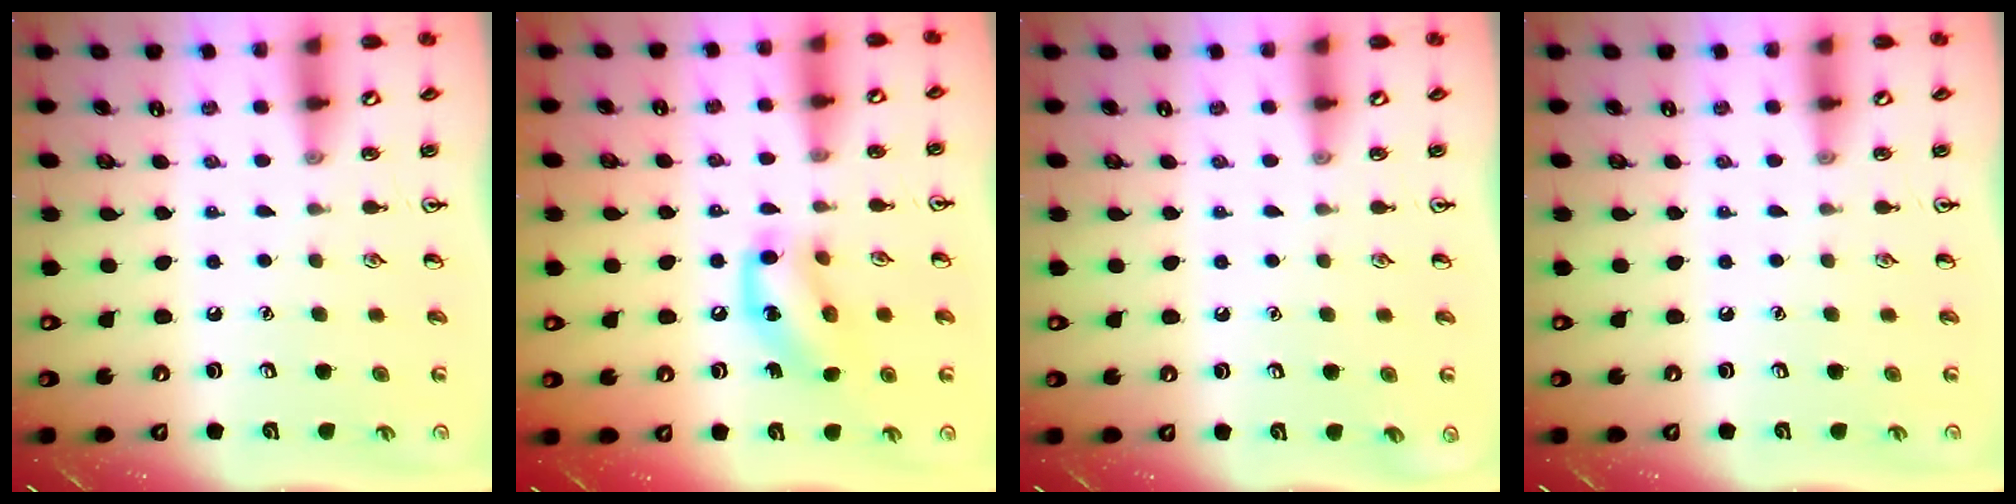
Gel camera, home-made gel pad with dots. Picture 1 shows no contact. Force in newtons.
{"total": 12.7, "press": 12.5, "slide": 2.2}
{"total": 0.0}
{"total": 0.0}